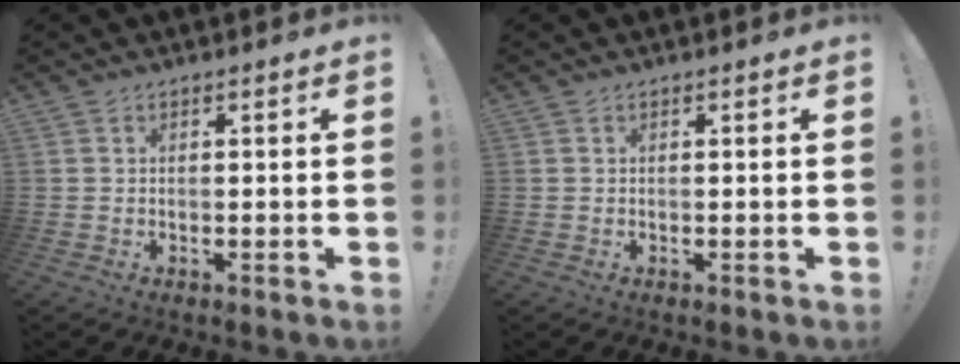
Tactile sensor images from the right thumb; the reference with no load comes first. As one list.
[{"total": 0.0}]